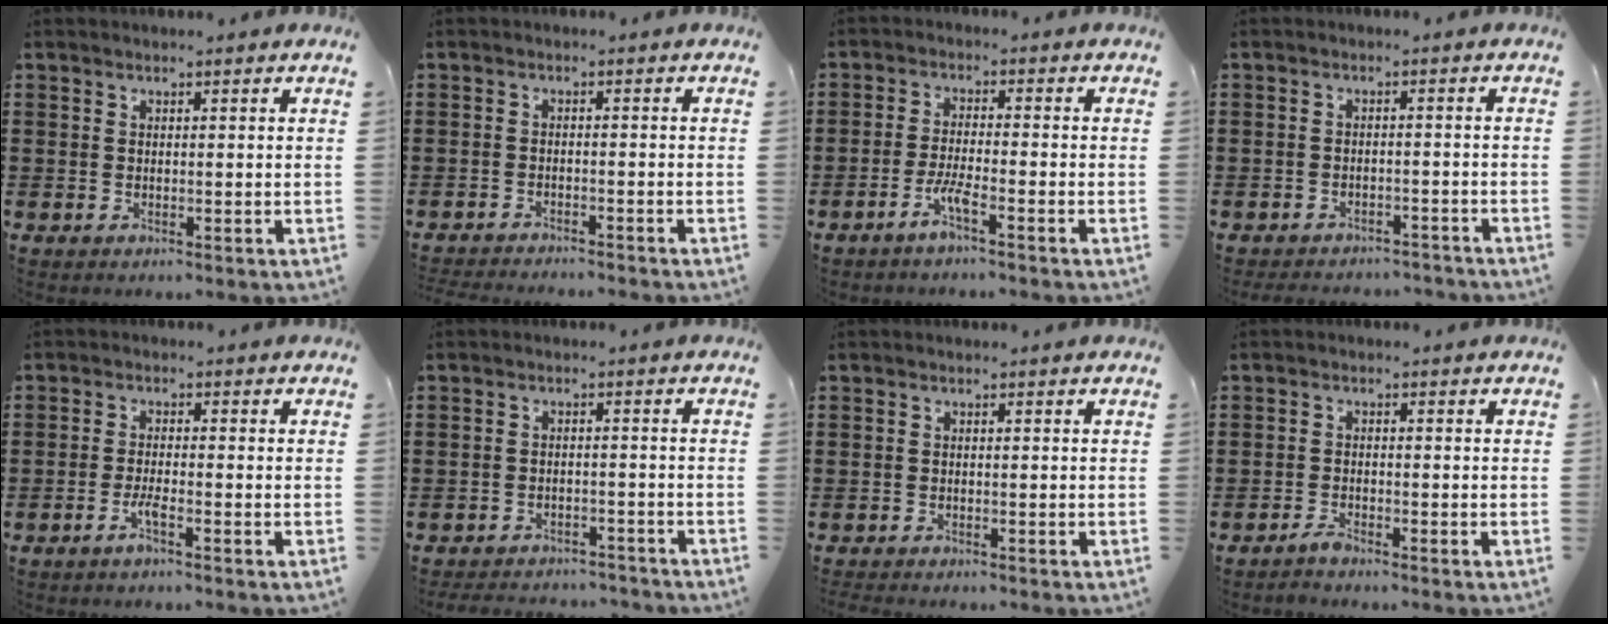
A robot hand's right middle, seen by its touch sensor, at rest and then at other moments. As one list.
[{"total": 2.3, "force": [-2.3, 0.1, 0.0], "torque": [-0.004, 0.002, -0.049]}, {"total": 3.7, "force": [-2.3, 0.2, 2.9], "torque": [-0.064, -0.001, -0.047]}, {"total": 2.8, "force": [-2.8, 0.5, -0.3], "torque": [-0.002, 0.002, -0.062]}, {"total": 2.5, "force": [-1.4, 0.2, 2.1], "torque": [-0.044, -0.001, -0.028]}, {"total": 3.4, "force": [-3.4, 0.6, -0.1], "torque": [-0.003, 0.001, -0.073]}, {"total": 1.2, "force": [-1.1, 0.2, 0.0], "torque": [-0.003, 0.003, -0.025]}, {"total": 1.8, "force": [-1.7, 0.1, 0.7], "torque": [-0.014, 0.002, -0.033]}]